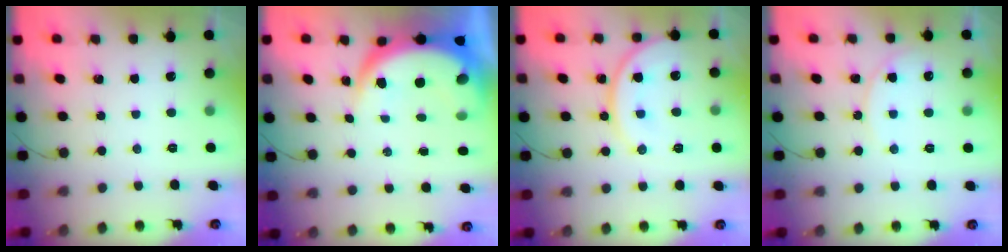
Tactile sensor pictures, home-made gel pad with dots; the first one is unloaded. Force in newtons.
{"total": 9.2, "press": 9.1, "slide": 1.3}
{"total": 12.4, "press": 12.3, "slide": 1.1}
{"total": 8.6, "press": 8.6, "slide": 0.4}